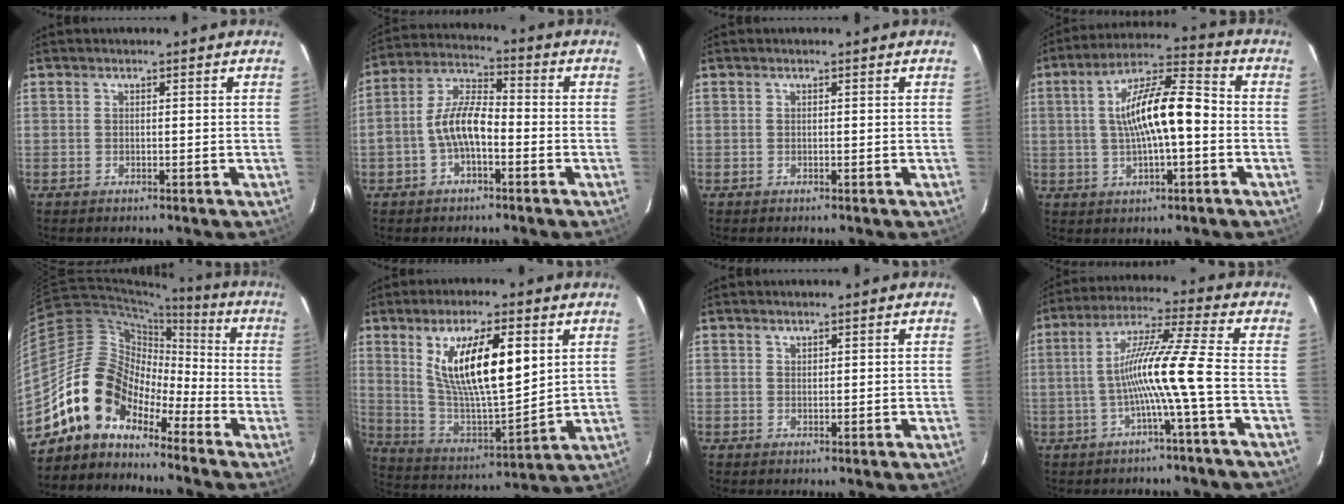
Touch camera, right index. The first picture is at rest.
{"total": 8.7, "force": [-2.5, 3.8, 7.3], "torque": [-0.156, 0.020, -0.048]}
{"total": 0.0}
{"total": 13.0, "force": [-0.5, 3.6, 12.5], "torque": [-0.222, 0.023, -0.008]}
{"total": 12.0, "force": [-8.9, 7.0, 3.9], "torque": [-0.070, 0.038, -0.178]}
{"total": 17.3, "force": [6.1, 5.2, 15.4], "torque": [-0.267, -0.007, 0.120]}
{"total": 0.7, "force": [0.6, 0.2, 0.1], "torque": [-0.001, 0.001, 0.013]}
{"total": 10.7, "force": [-2.9, -2.0, 10.1], "torque": [-0.191, 0.008, -0.053]}